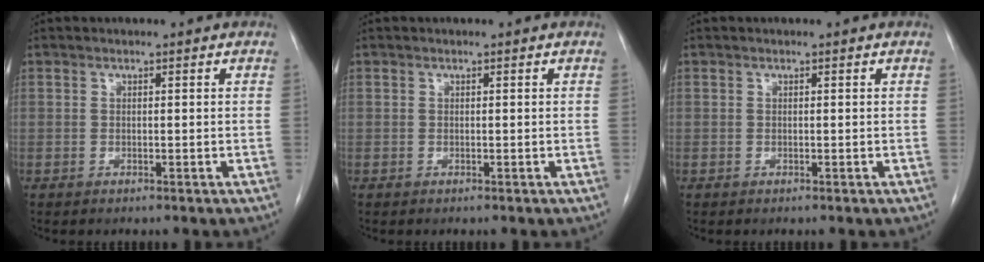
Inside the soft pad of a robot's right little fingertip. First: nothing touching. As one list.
[{"total": 0.0}, {"total": 0.0}]